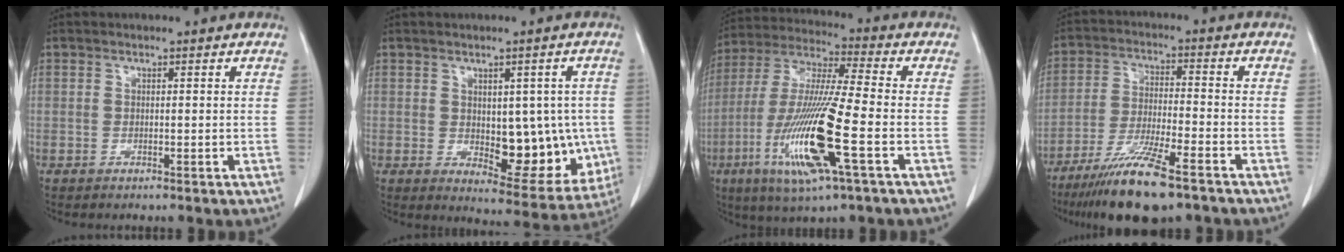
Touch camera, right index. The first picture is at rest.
{"total": 11.7, "force": [-0.9, 5.7, 10.2], "torque": [-0.111, -0.001, 0.009]}
{"total": 17.6, "force": [-5.6, 0.9, 16.6], "torque": [-0.347, -0.021, -0.105]}
{"total": 12.6, "force": [-8.7, 1.5, 9.0], "torque": [-0.168, -0.031, -0.151]}